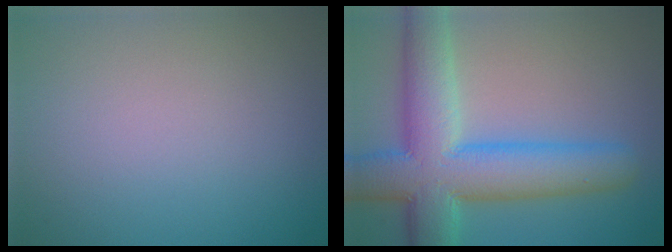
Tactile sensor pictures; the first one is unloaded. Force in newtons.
{"total": 10.4, "press": 10.4, "slide": 0.4}